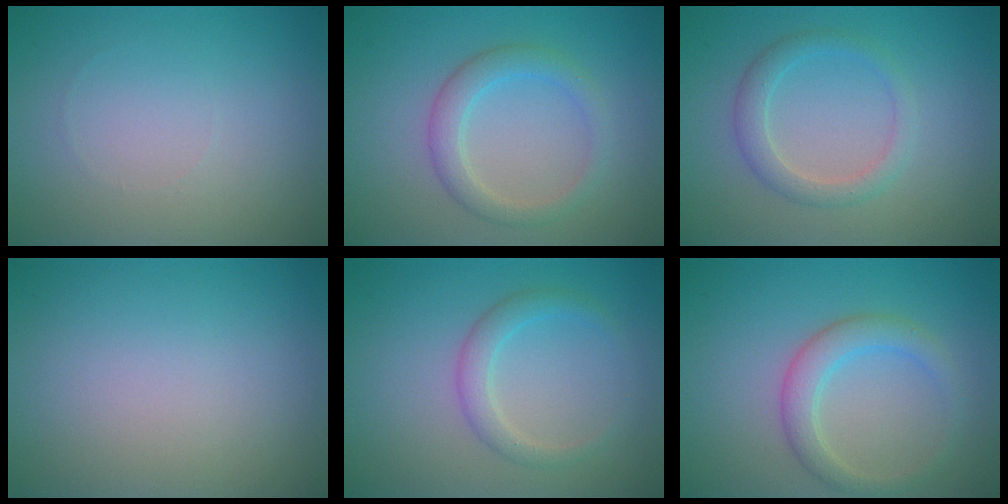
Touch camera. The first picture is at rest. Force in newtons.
{"total": 2.8, "press": 2.8, "slide": 0.1}
{"total": 2.4, "press": 2.4, "slide": 0.2}
{"total": 0.0}
{"total": 2.2, "press": 2.2, "slide": 0.0}
{"total": 3.0, "press": 3.0, "slide": 0.1}